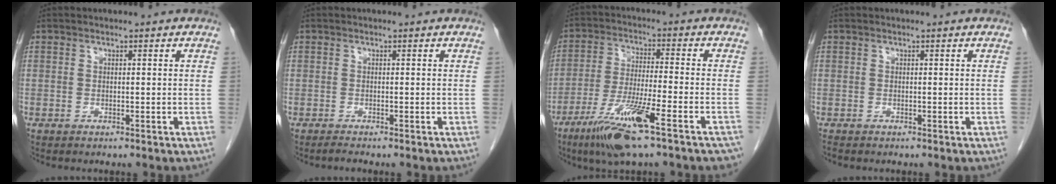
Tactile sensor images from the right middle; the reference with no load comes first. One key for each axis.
{"total": 0.8, "fx": -0.7, "fy": -0.3, "fz": 0.3, "tx": -0.010, "ty": -0.002, "tz": -0.015}
{"total": 14.4, "fx": -8.8, "fy": 0.8, "fz": 11.4, "tx": -0.193, "ty": -0.033, "tz": -0.153}
{"total": 0.0}